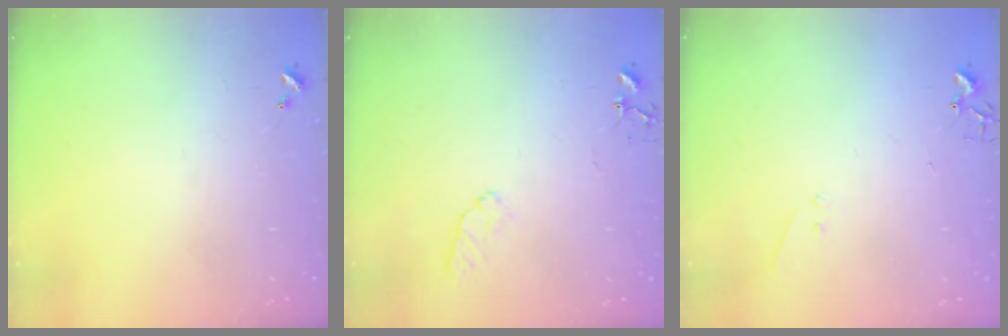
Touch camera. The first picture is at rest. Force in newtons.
{"total": 7.7, "press": 7.6, "slide": 0.9}
{"total": 5.7, "press": 5.7, "slide": 0.7}